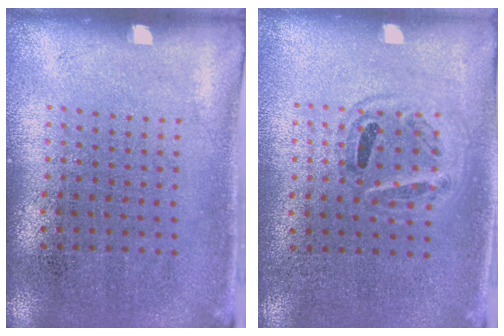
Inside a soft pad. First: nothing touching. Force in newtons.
{"total": 0.9, "press": 0.8, "slide": 0.2}